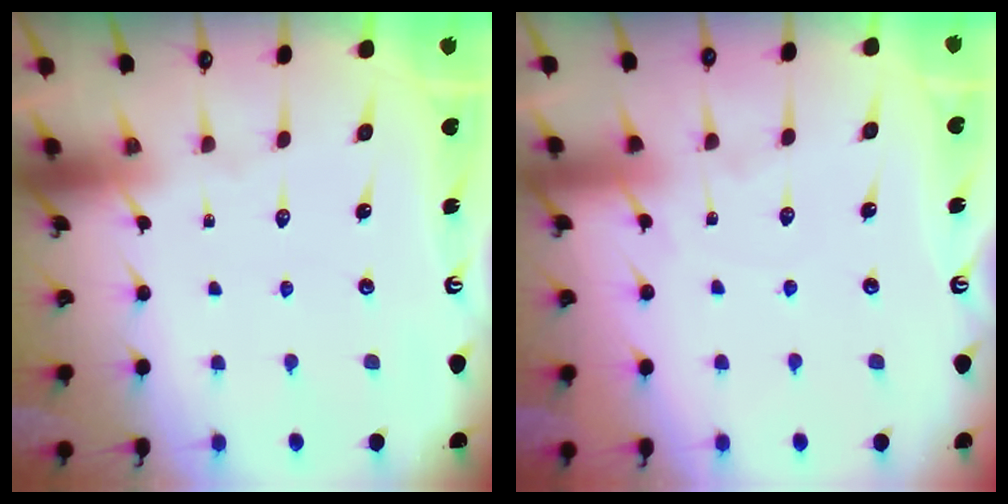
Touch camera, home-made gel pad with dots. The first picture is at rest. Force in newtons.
{"total": 4.7, "press": 4.7, "slide": 0.5}